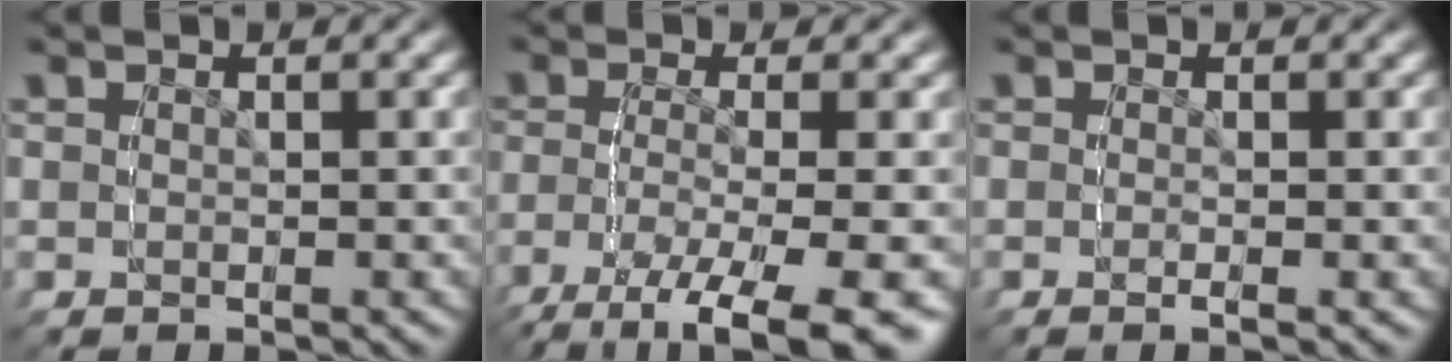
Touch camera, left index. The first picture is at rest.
{"total": 2.4, "force": [-2.0, 0.0, 1.3], "torque": [-0.038, -0.009, -0.023]}
{"total": 1.4, "force": [-0.1, -1.4, -0.2], "torque": [0.004, 0.006, -0.003]}